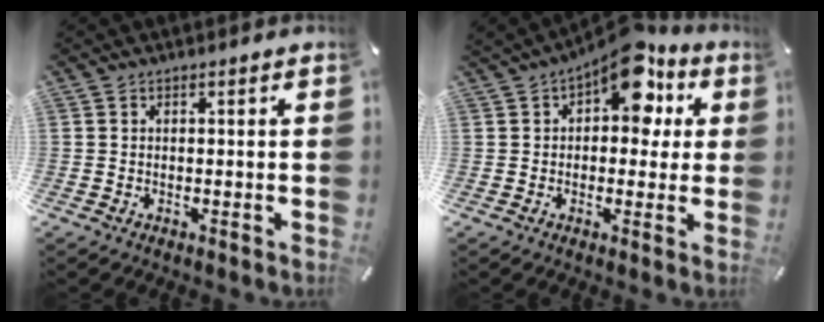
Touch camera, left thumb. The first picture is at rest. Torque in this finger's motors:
{"motor_torque": [1.07, 1.56, 1.92, -0.83, 0.21]}